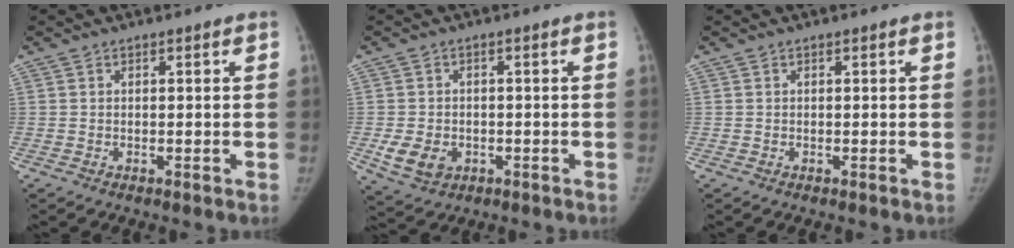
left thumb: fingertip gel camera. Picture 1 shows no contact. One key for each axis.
{"total": 6.1, "fx": -1.9, "fy": 4.7, "fz": 3.5, "tx": -0.055, "ty": 0.003, "tz": -0.023}
{"total": 0.0}